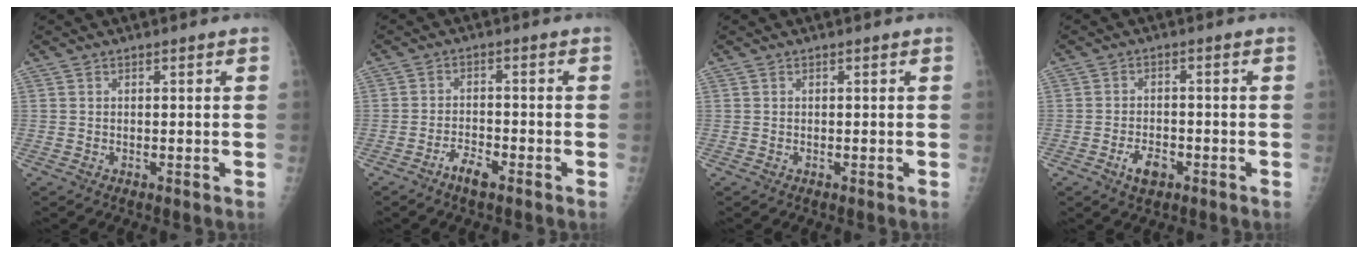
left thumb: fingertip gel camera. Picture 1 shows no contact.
{"total": 3.8, "force": [-2.7, 1.2, 2.3], "torque": [-0.045, 0.018, -0.050]}
{"total": 0.0}
{"total": 4.4, "force": [-2.3, 2.5, 2.8], "torque": [-0.041, 0.012, -0.039]}